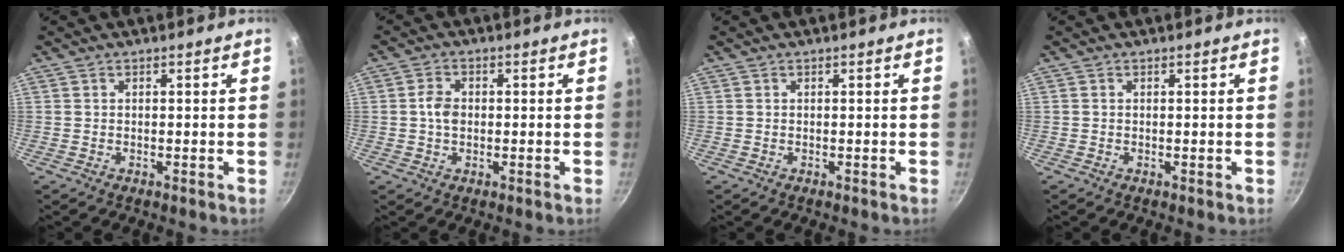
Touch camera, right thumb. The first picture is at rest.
{"total": 3.5, "force": [0.0, 2.5, 2.4], "torque": [-0.039, 0.008, -0.005]}
{"total": 0.0}
{"total": 0.0}